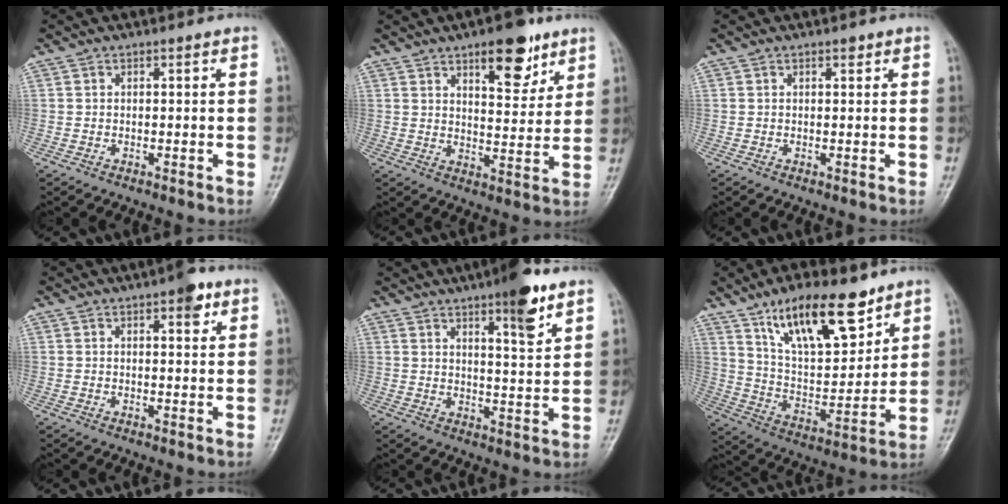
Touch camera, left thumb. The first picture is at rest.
{"total": 11.0, "force": [6.7, 4.5, 7.5], "torque": [-0.079, -0.038, 0.099]}
{"total": 0.8, "force": [0.5, 0.4, 0.4], "torque": [-0.003, -0.002, 0.006]}
{"total": 4.1, "force": [2.2, 1.5, 3.1], "torque": [-0.029, -0.006, 0.026]}
{"total": 9.2, "force": [5.8, 1.8, 6.9], "torque": [-0.089, -0.035, 0.084]}
{"total": 18.4, "force": [11.7, 7.1, 12.3], "torque": [-0.163, -0.058, 0.212]}